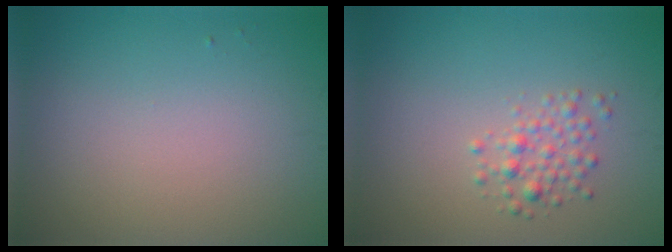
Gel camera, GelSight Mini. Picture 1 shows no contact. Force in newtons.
{"total": 1.9, "press": 1.9, "slide": 0.1}